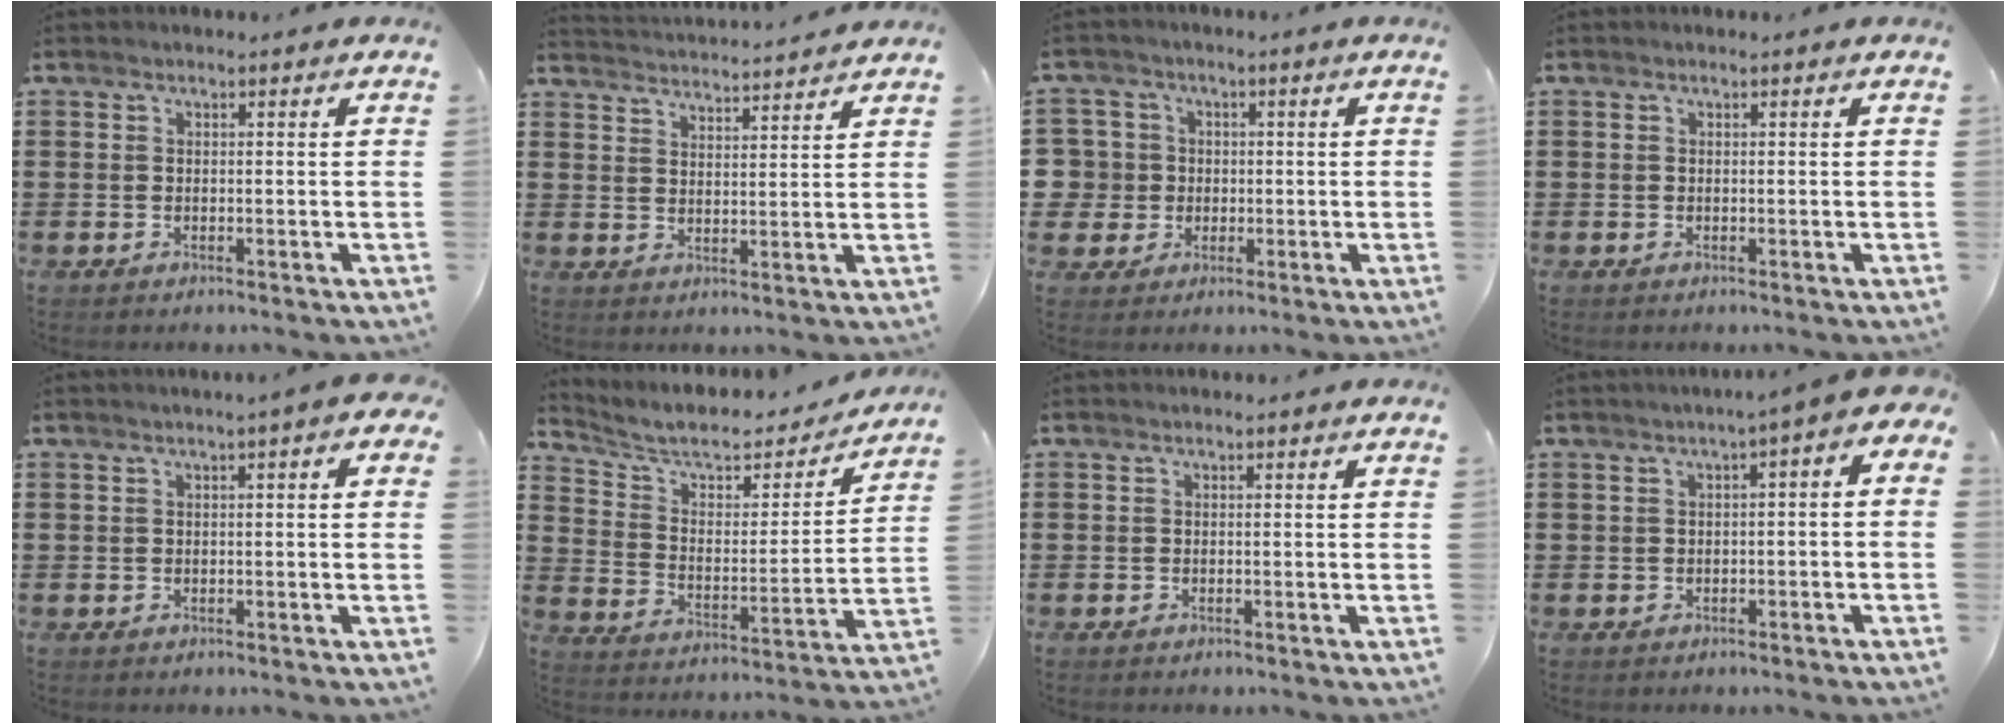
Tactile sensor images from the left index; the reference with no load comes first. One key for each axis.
{"total": 3.4, "fx": 3.3, "fy": -0.6, "fz": -0.2, "tx": -0.008, "ty": -0.023, "tz": 0.057}
{"total": 5.1, "fx": -0.1, "fy": 5.0, "fz": 0.4, "tx": -0.045, "ty": 0.007, "tz": -0.006}
{"total": 0.0}
{"total": 1.3, "fx": 0.3, "fy": 0.1, "fz": 1.3, "tx": -0.023, "ty": -0.002, "tz": 0.005}
{"total": 6.8, "fx": 5.9, "fy": 2.2, "fz": 2.7, "tx": -0.083, "ty": -0.035, "tz": 0.097}
{"total": 0.0}
{"total": 2.0, "fx": -1.0, "fy": 0.5, "fz": 1.6, "tx": -0.032, "ty": 0.003, "tz": -0.025}